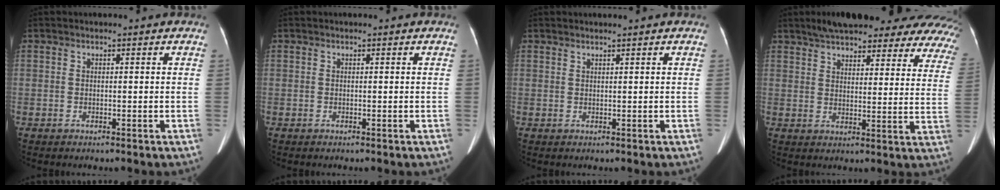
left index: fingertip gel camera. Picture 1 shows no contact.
{"total": 0.0}
{"total": 0.7, "force": [0.6, -0.2, 0.3], "torque": [-0.014, -0.001, 0.019]}
{"total": 27.0, "force": [23.0, 6.4, 12.7], "torque": [-0.175, -0.018, 0.261]}